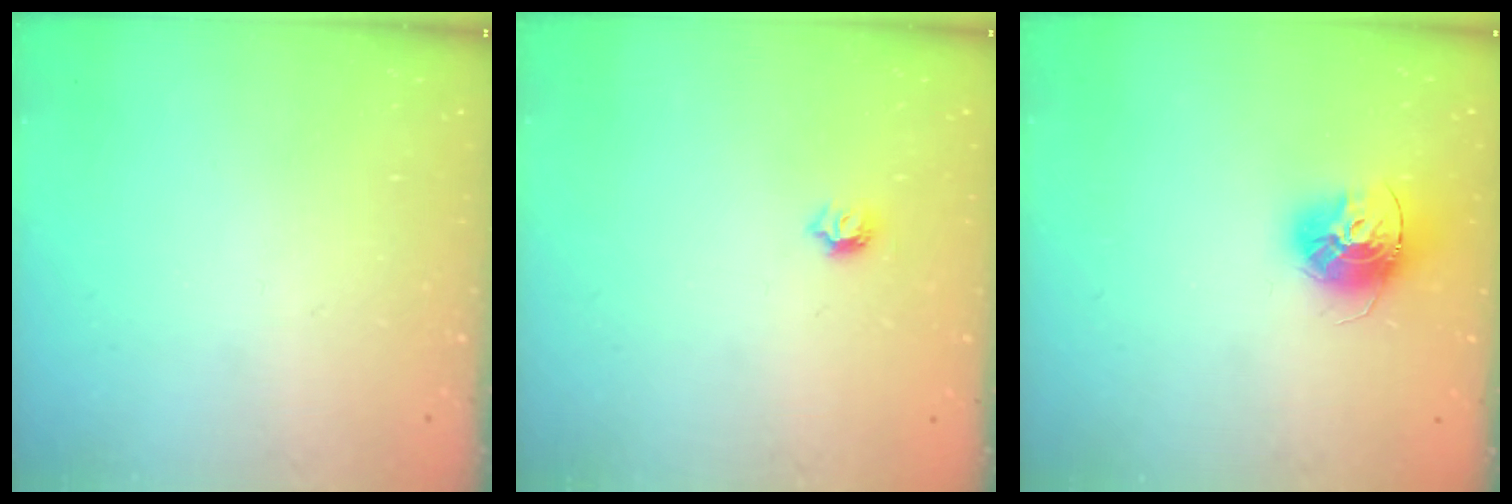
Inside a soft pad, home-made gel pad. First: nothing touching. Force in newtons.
{"total": 4.7, "press": 4.7, "slide": 0.8}
{"total": 13.6, "press": 13.6, "slide": 1.3}